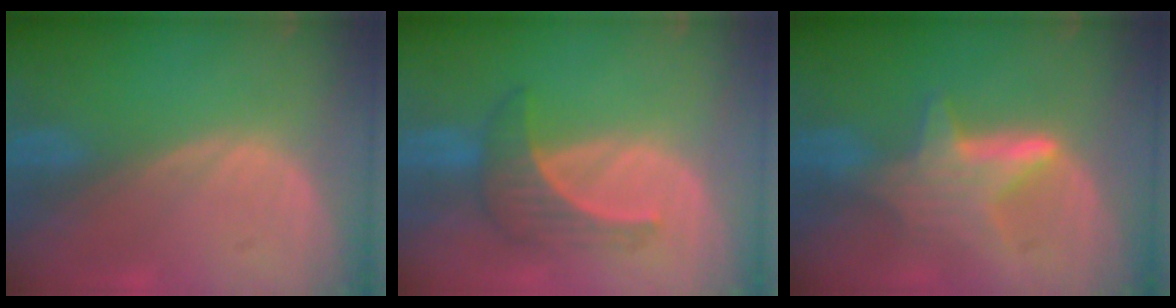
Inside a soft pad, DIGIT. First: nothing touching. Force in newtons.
{"total": 5.0, "press": 4.9, "slide": 0.8}
{"total": 6.4, "press": 6.2, "slide": 1.7}